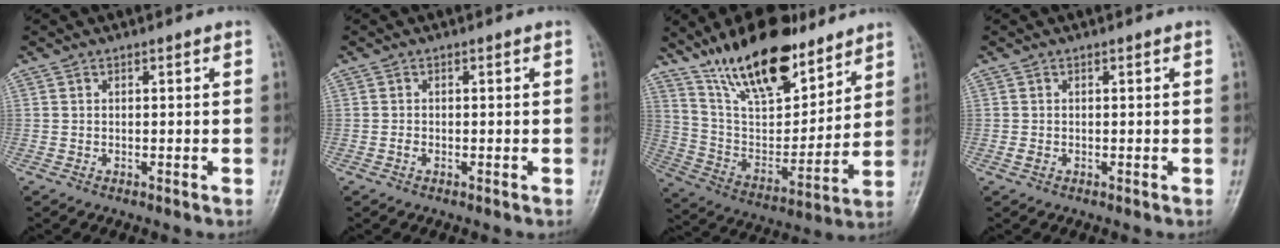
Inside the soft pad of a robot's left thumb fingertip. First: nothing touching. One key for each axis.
{"total": 0.7, "fx": -0.2, "fy": 0.4, "fz": 0.5, "tx": -0.008, "ty": 0.005, "tz": -0.004}
{"total": 21.8, "fx": 15.3, "fy": 8.7, "fz": 12.8, "tx": -0.169, "ty": -0.073, "tz": 0.275}
{"total": 1.0, "fx": -0.1, "fy": 0.6, "fz": 0.8, "tx": -0.011, "ty": 0.007, "tz": 0.002}